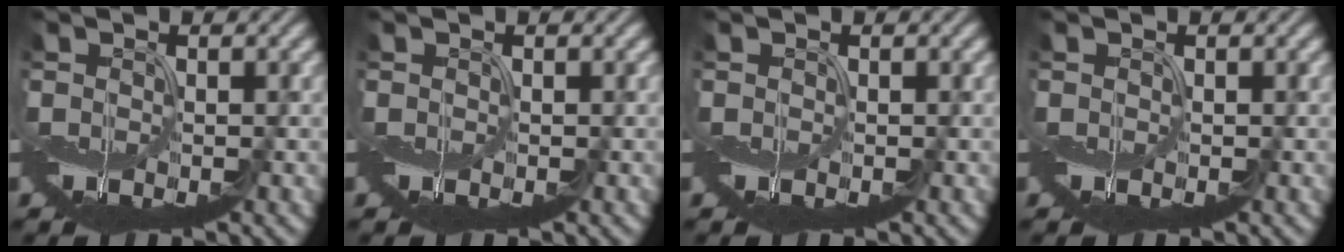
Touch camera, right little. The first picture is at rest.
{"total": 0.0}
{"total": 0.0}
{"total": 0.0}